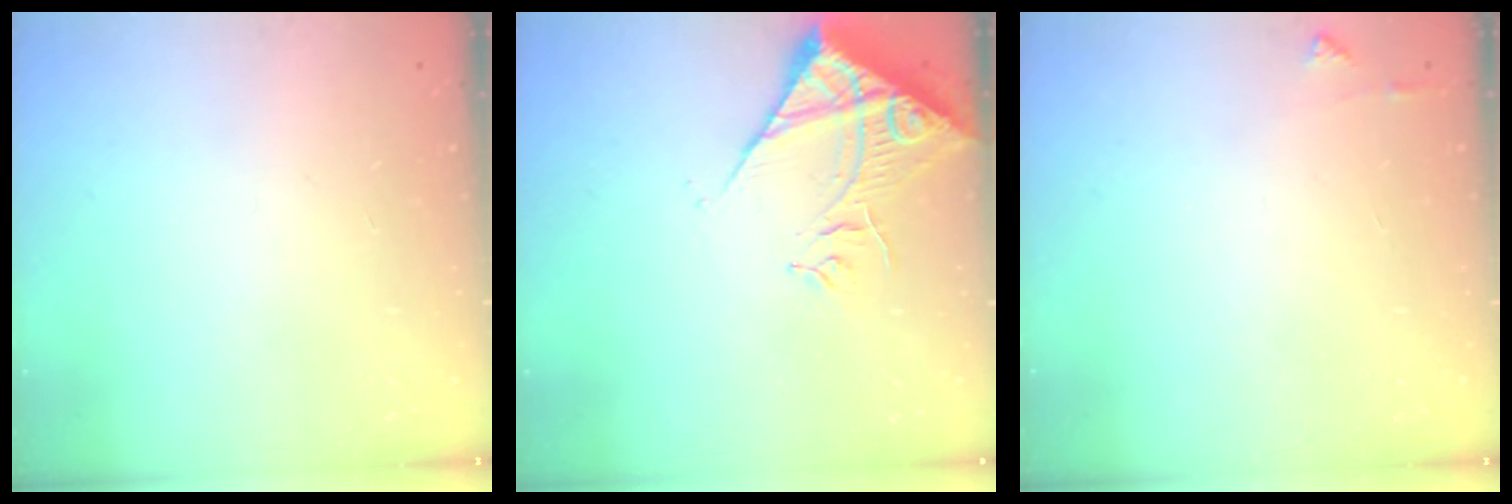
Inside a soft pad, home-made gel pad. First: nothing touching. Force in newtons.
{"total": 11.7, "press": 11.6, "slide": 1.5}
{"total": 3.5, "press": 3.4, "slide": 0.5}